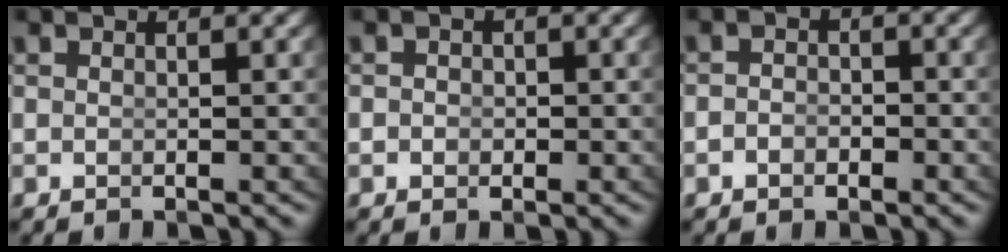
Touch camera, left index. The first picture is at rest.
{"total": 0.9, "force": [-0.5, 0.7, 0.3], "torque": [-0.002, -0.010, -0.006]}
{"total": 1.4, "force": [-1.1, 0.7, 0.3], "torque": [-0.001, -0.011, -0.018]}